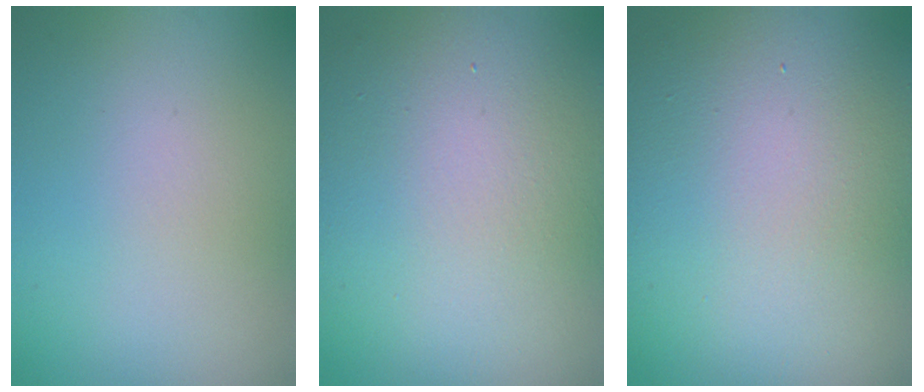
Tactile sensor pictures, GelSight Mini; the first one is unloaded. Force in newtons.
{"total": 13.7, "press": 13.6, "slide": 1.2}
{"total": 16.4, "press": 16.4, "slide": 0.9}